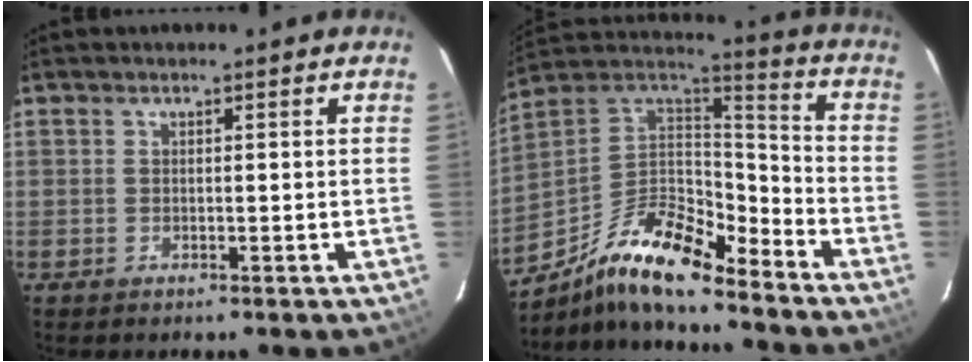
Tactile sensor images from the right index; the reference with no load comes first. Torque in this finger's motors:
{"motor_torque": [0.76, -0.65, 0.22, 0.03]}